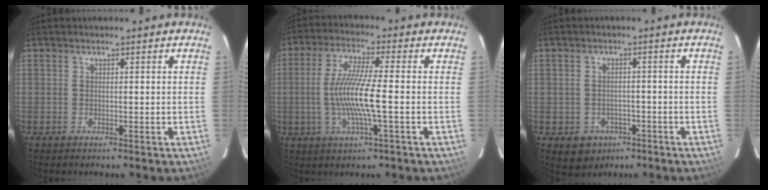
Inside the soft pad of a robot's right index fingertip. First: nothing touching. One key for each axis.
{"total": 10.3, "fx": -1.7, "fy": 0.1, "fz": 10.1, "tx": -0.201, "ty": -0.005, "tz": -0.033}
{"total": 5.7, "fx": -2.8, "fy": 4.7, "fz": 1.6, "tx": -0.041, "ty": 0.008, "tz": -0.023}